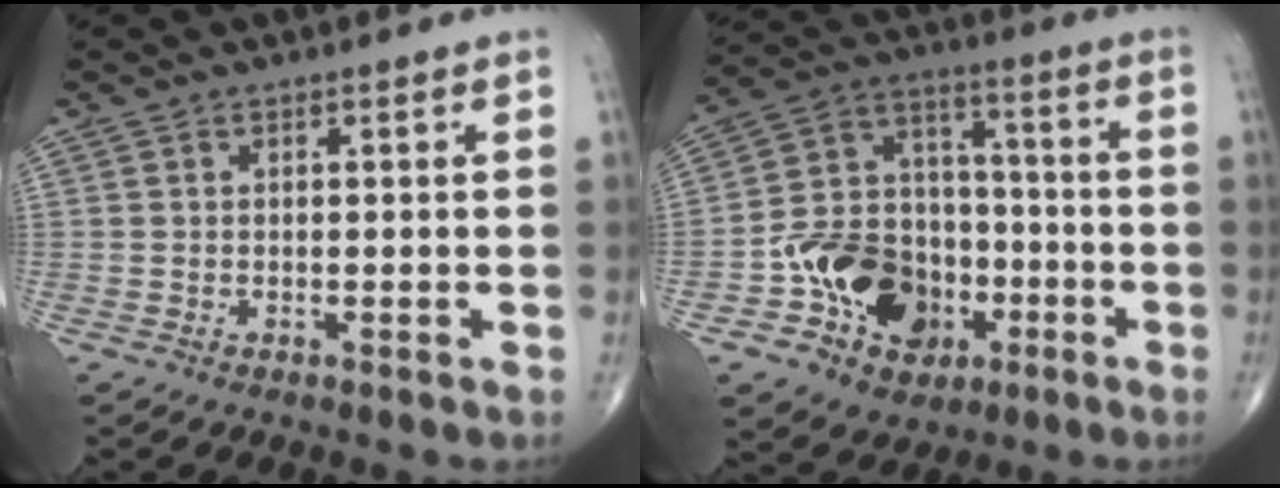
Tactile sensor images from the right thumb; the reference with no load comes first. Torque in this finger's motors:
{"motor_torque": [0.97, 1.54, 0.25, -0.42, 0.32]}